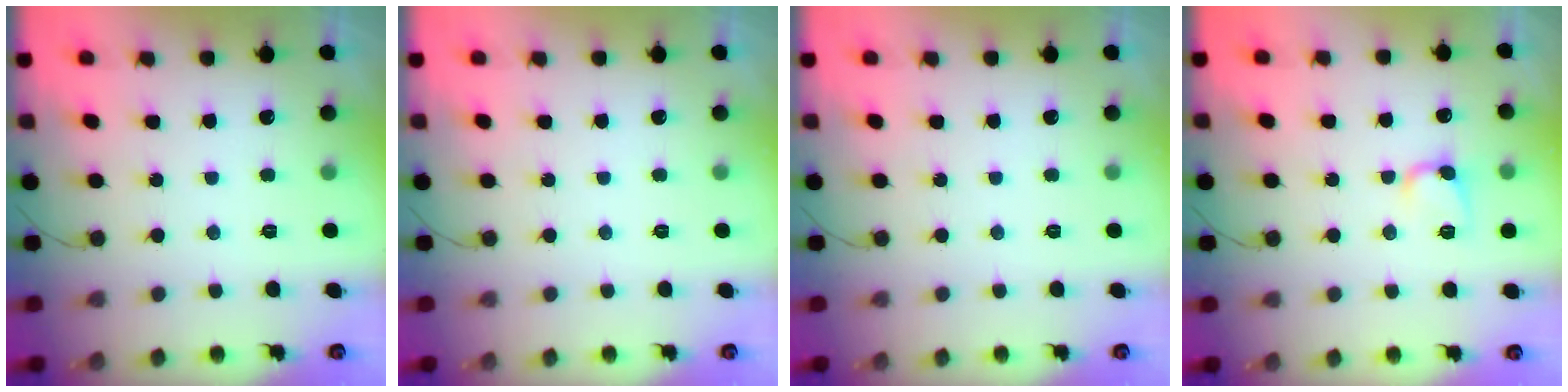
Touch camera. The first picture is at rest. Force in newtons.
{"total": 0.0}
{"total": 0.0}
{"total": 6.2, "press": 6.2, "slide": 0.9}